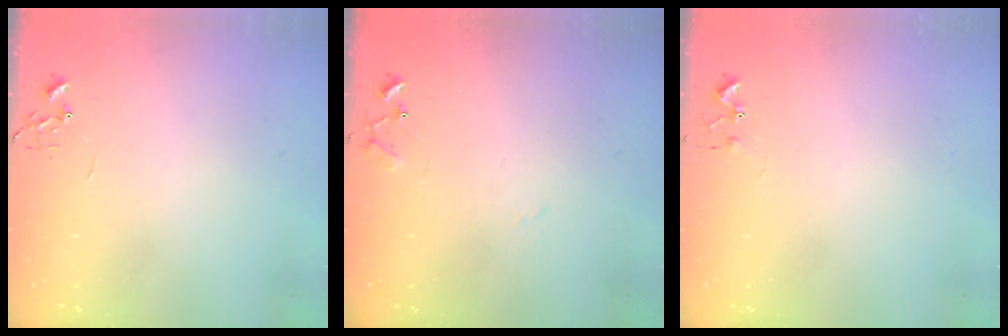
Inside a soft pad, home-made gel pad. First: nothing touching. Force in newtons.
{"total": 9.5, "press": 9.5, "slide": 0.7}
{"total": 5.8, "press": 5.7, "slide": 0.7}